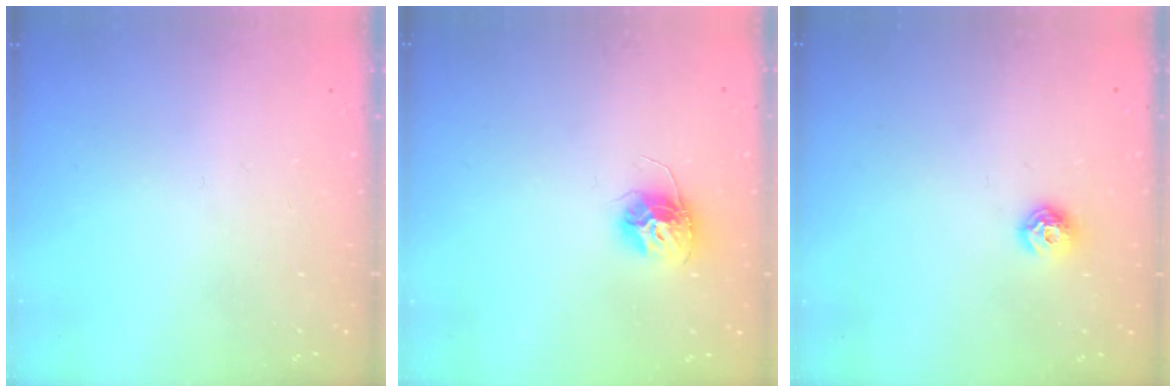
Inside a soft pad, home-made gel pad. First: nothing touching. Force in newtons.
{"total": 11.4, "press": 11.4, "slide": 0.9}
{"total": 7.0, "press": 6.9, "slide": 0.9}